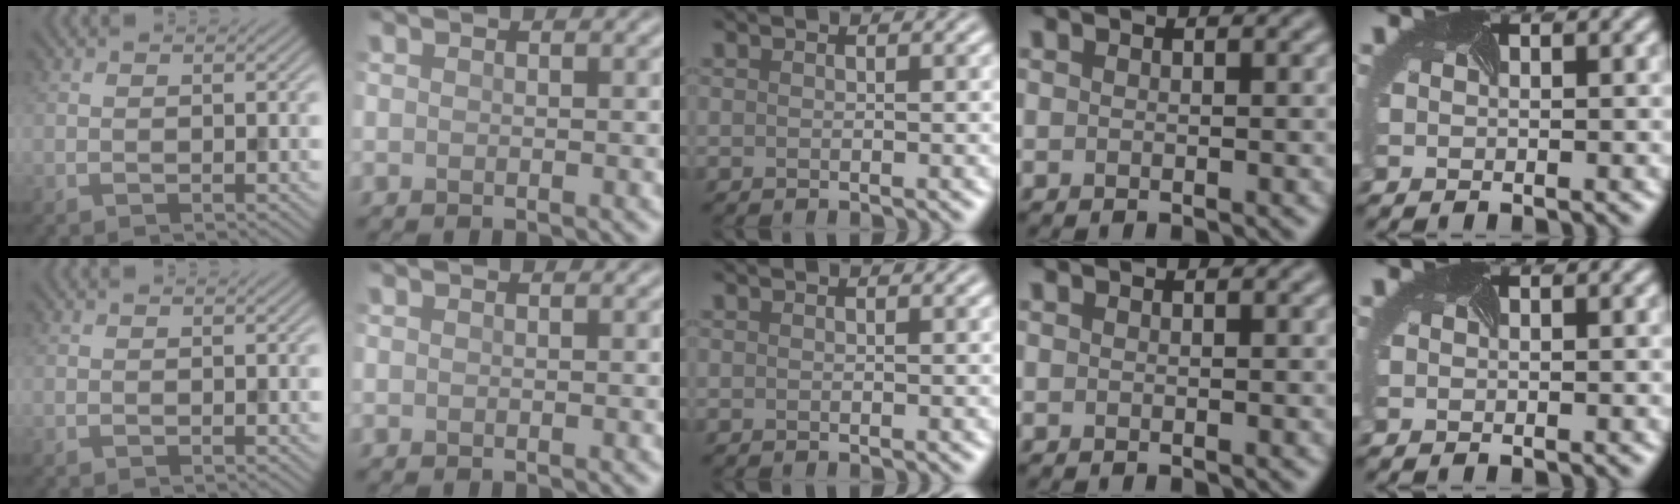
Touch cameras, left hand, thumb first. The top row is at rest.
{}